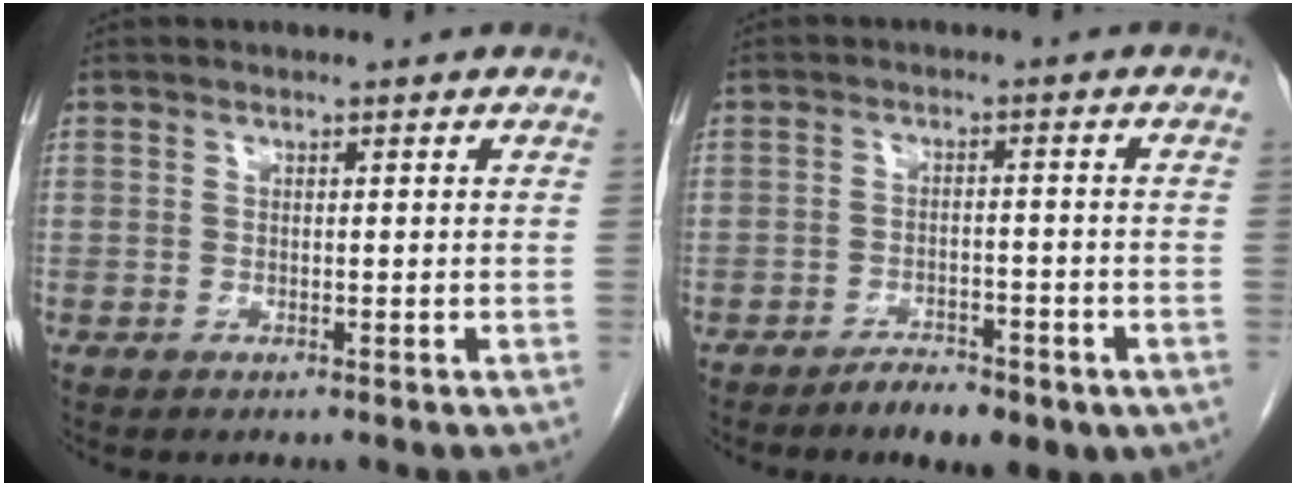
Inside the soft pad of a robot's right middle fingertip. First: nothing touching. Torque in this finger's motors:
{"motor_torque": [-0.12, 0.14, -0.06, 0.00]}